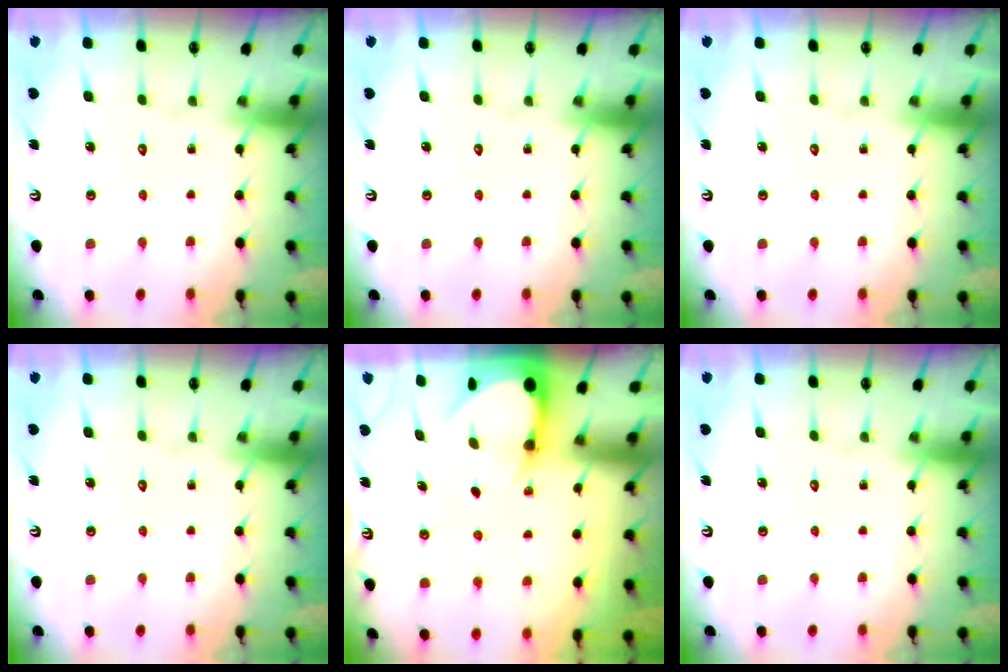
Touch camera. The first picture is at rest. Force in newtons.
{"total": 0.0}
{"total": 0.0}
{"total": 0.0}
{"total": 3.6, "press": 3.6, "slide": 0.3}
{"total": 0.0}